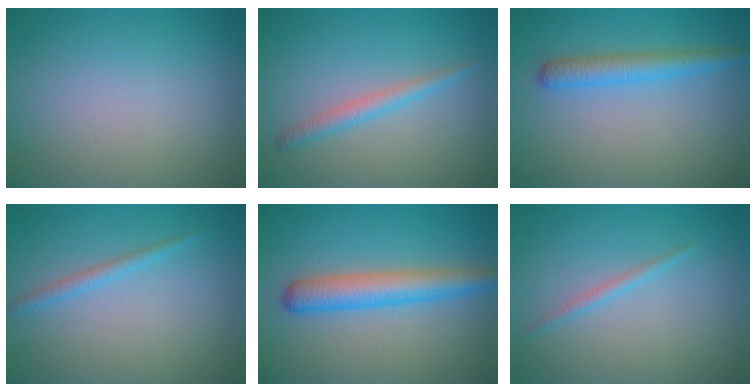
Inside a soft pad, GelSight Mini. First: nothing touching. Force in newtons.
{"total": 1.8, "press": 1.8, "slide": 0.1}
{"total": 3.0, "press": 3.0, "slide": 0.2}
{"total": 1.3, "press": 1.3, "slide": 0.1}
{"total": 4.6, "press": 4.6, "slide": 0.1}
{"total": 1.0, "press": 1.0, "slide": 0.1}